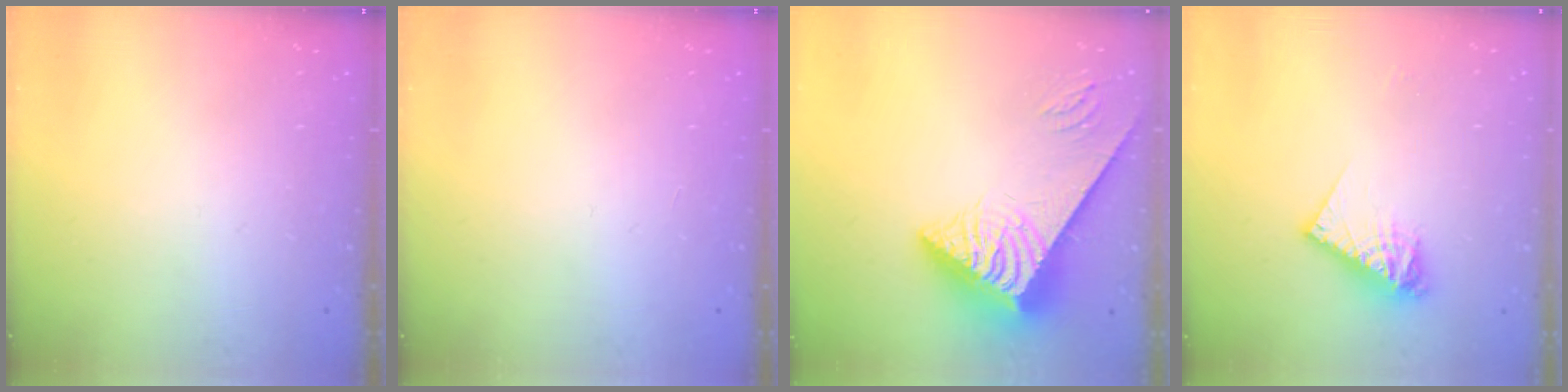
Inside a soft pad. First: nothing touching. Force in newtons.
{"total": 0.0}
{"total": 7.3, "press": 7.3, "slide": 0.9}
{"total": 9.5, "press": 9.5, "slide": 0.9}